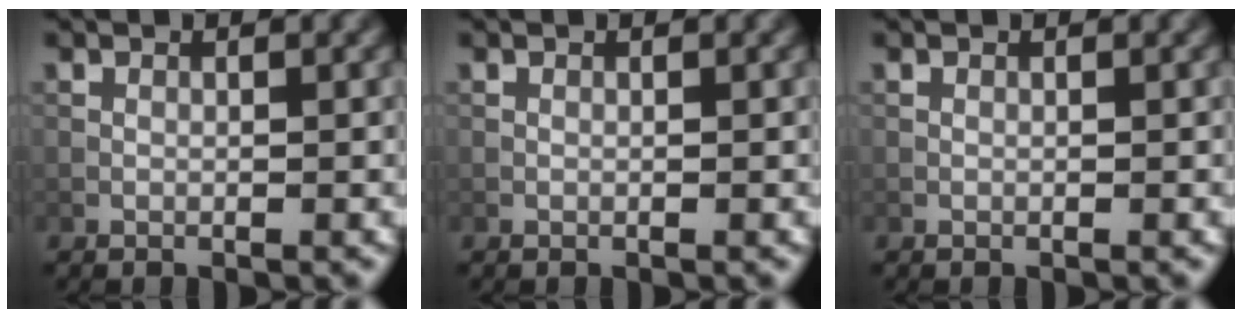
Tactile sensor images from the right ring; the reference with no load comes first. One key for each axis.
{"total": 0.0}
{"total": 0.0}